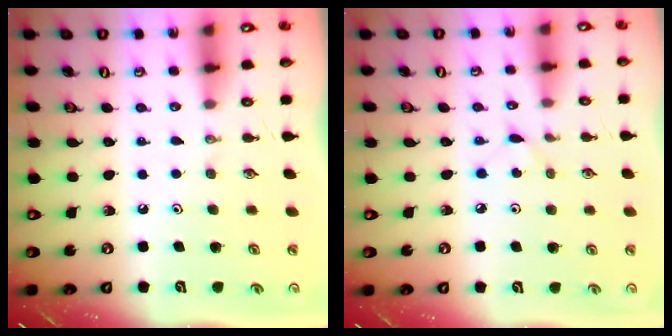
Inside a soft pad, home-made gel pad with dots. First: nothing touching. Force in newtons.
{"total": 2.7, "press": 2.7, "slide": 0.4}